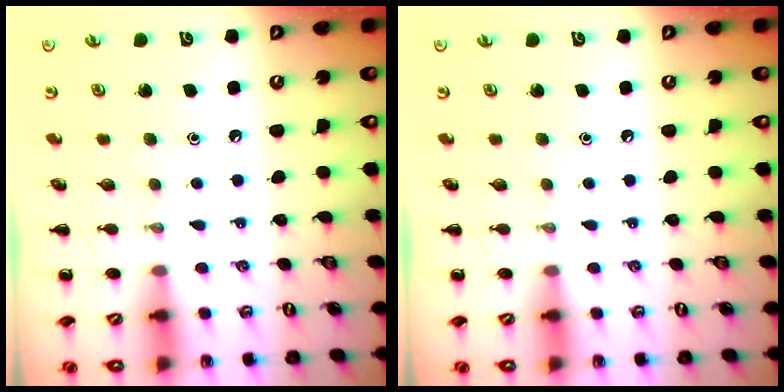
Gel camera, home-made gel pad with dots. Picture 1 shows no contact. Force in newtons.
{"total": 0.0}